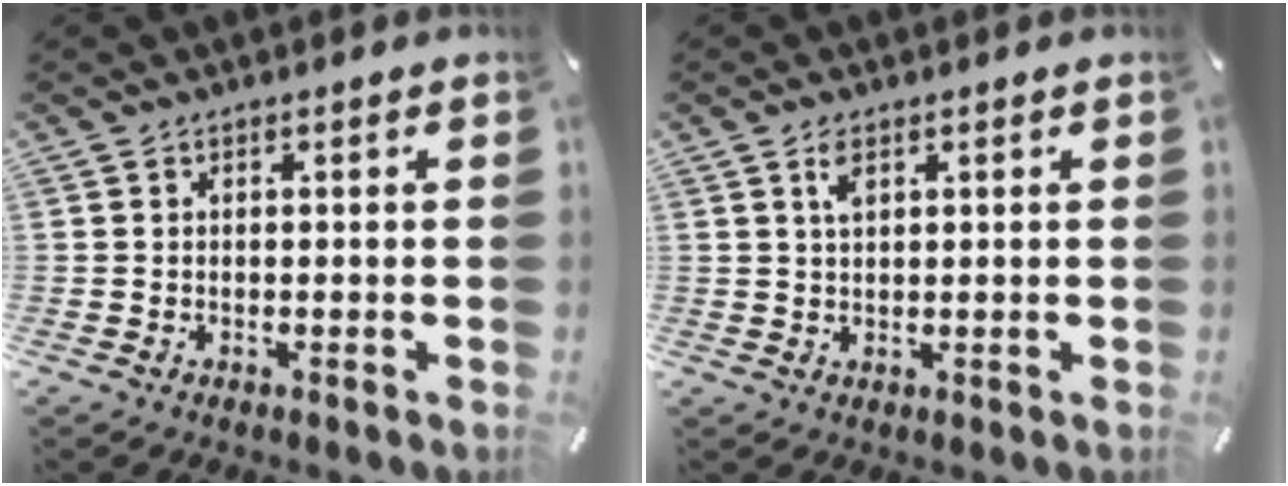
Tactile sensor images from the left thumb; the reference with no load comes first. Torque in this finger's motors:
{"motor_torque": [-0.05, -0.06, 0.46, -0.26, 0.05]}